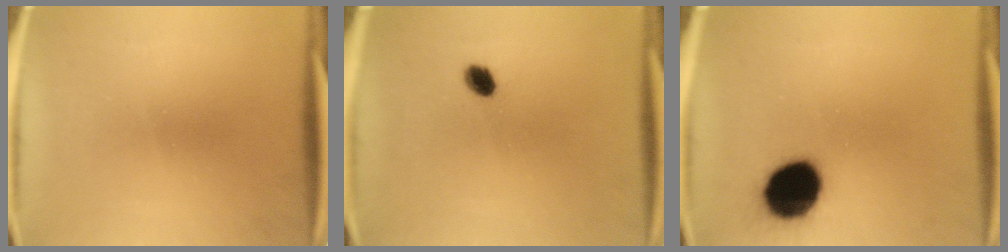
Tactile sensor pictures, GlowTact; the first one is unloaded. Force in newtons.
{"total": 2.9}
{"total": 15.7}